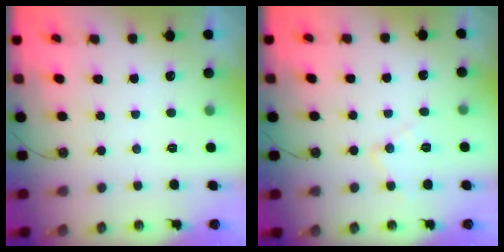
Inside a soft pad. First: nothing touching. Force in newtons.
{"total": 7.7, "press": 7.7, "slide": 0.6}